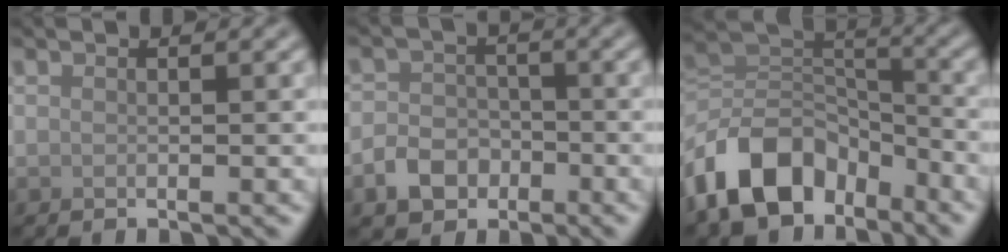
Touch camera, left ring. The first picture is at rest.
{"total": 3.5, "force": [-1.7, 2.7, 1.4], "torque": [-0.024, 0.000, -0.033]}
{"total": 10.5, "force": [-6.2, 6.5, 5.6], "torque": [-0.096, 0.002, -0.127]}